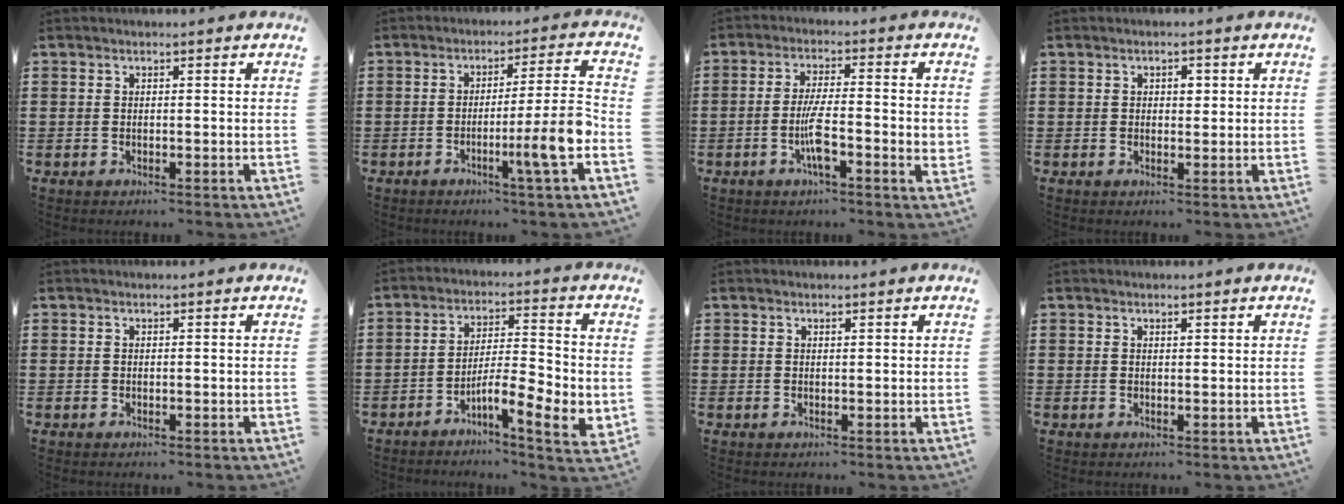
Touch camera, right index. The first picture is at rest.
{"total": 9.9, "force": [-2.9, -0.2, 9.4], "torque": [-0.149, -0.009, -0.055]}
{"total": 7.9, "force": [-2.0, 1.3, 7.5], "torque": [-0.150, -0.011, -0.043]}
{"total": 1.5, "force": [0.4, 0.9, 1.2], "torque": [-0.008, 0.001, 0.003]}
{"total": 0.0}
{"total": 8.3, "force": [-3.5, 1.7, 7.3], "torque": [-0.113, -0.005, -0.060]}
{"total": 0.5, "force": [0.4, 0.3, 0.2], "torque": [-0.004, 0.002, 0.007]}
{"total": 0.7, "force": [0.5, 0.3, 0.3], "torque": [-0.007, 0.002, 0.010]}